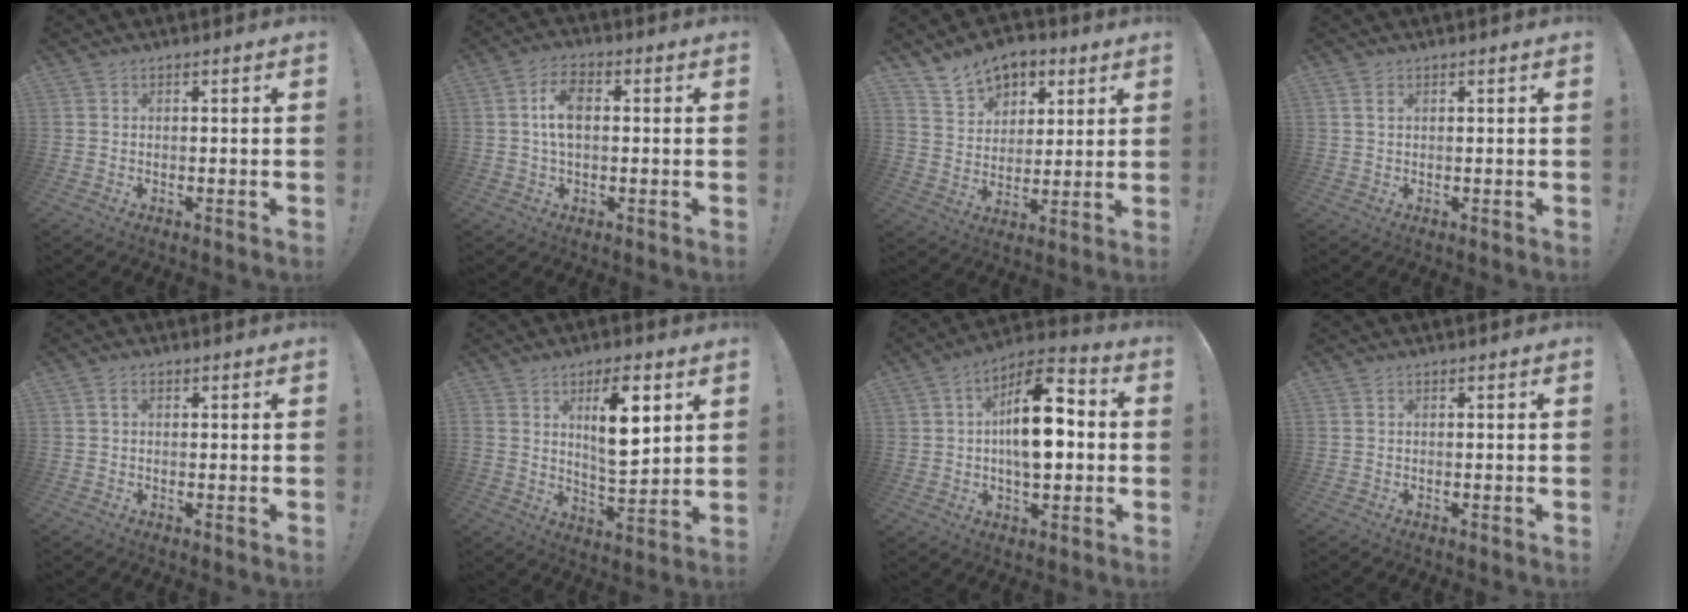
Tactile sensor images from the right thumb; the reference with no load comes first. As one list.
[{"total": 7.4, "force": [0.4, 4.2, 6.1], "torque": [-0.113, 0.006, 0.005]}, {"total": 11.1, "force": [7.4, 7.5, 3.5], "torque": [-0.058, -0.047, 0.145]}, {"total": 1.4, "force": [0.7, 0.7, 1.0], "torque": [-0.016, 0.000, 0.012]}, {"total": 1.5, "force": [0.3, 1.0, 1.1], "torque": [-0.015, 0.002, 0.004]}, {"total": 12.0, "force": [5.1, 4.3, 10.0], "torque": [-0.155, -0.015, 0.082]}, {"total": 18.9, "force": [1.6, 12.4, 14.2], "torque": [-0.204, 0.015, 0.033]}, {"total": 0.0}]